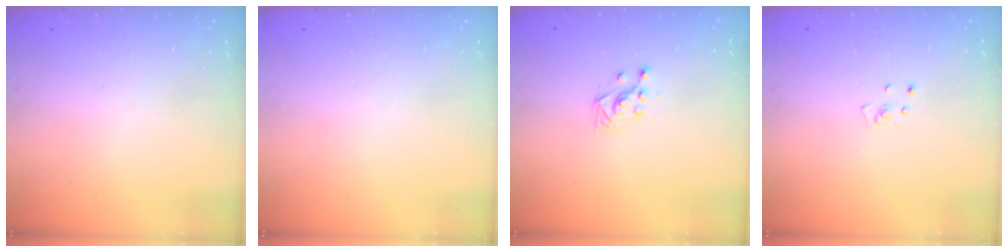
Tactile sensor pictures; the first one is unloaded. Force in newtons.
{"total": 0.0}
{"total": 3.0, "press": 3.0, "slide": 0.1}
{"total": 2.3, "press": 2.3, "slide": 0.2}